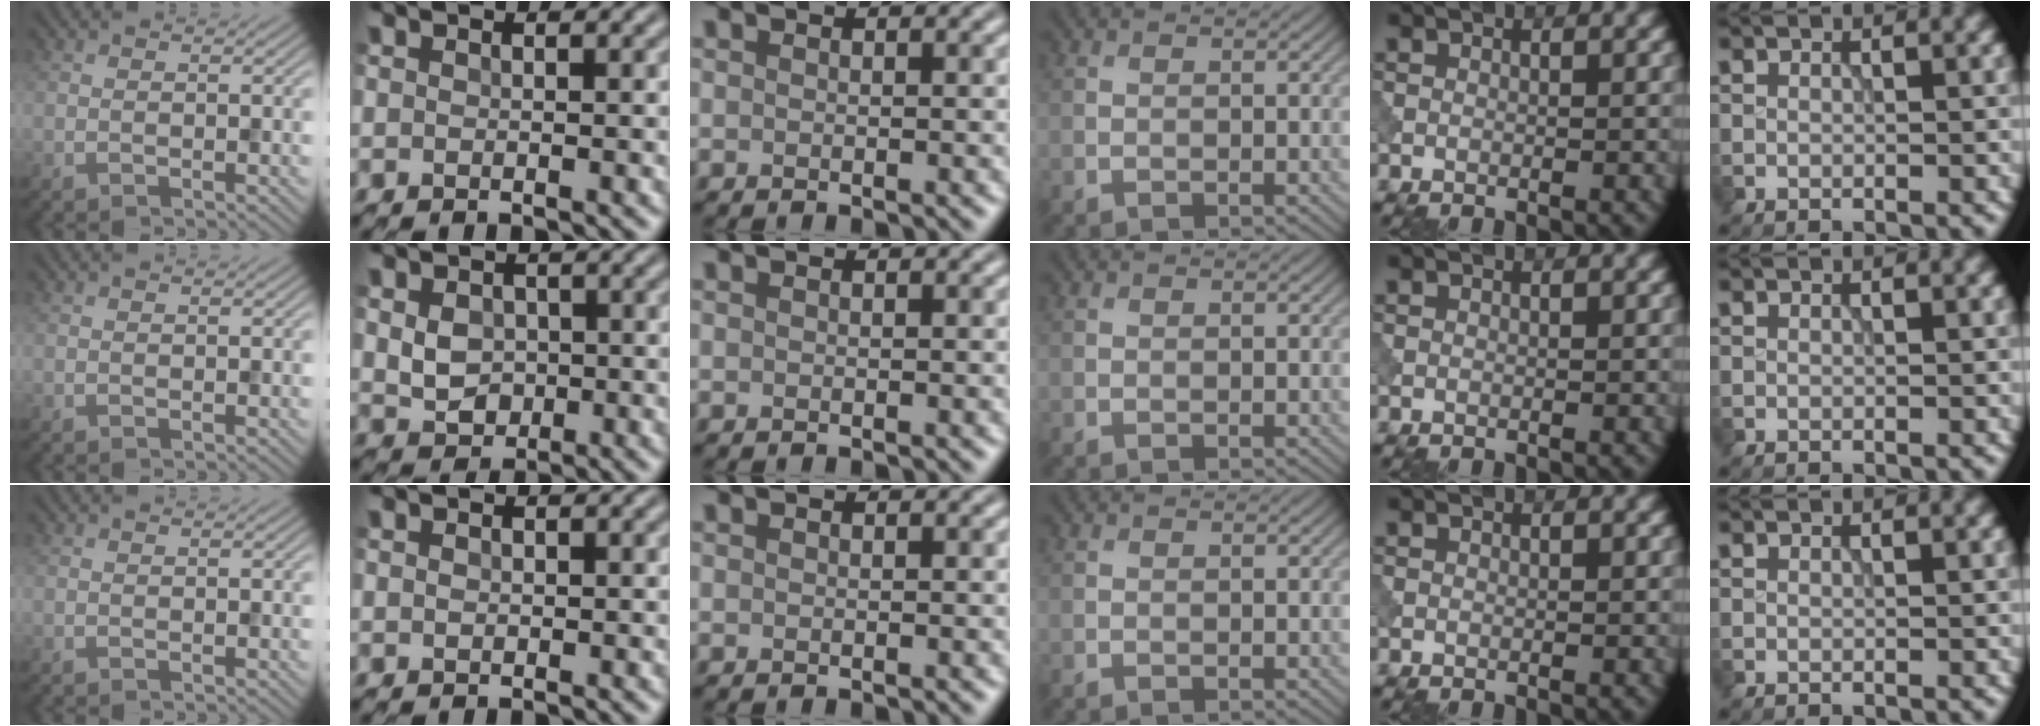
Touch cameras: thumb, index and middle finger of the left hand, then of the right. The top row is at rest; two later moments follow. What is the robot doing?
{"motion": "press", "object": "tv remote"}